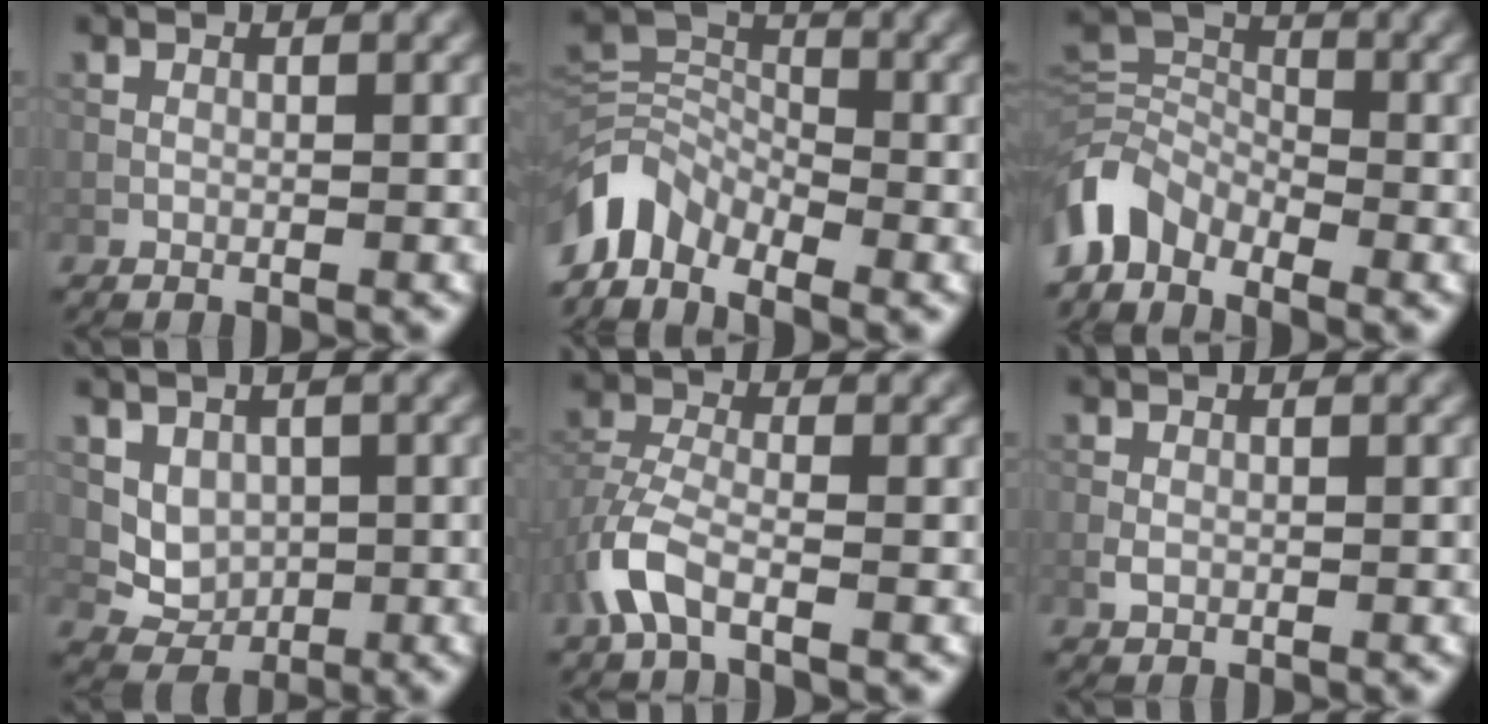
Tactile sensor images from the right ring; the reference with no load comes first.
{"total": 5.4, "force": [-4.0, 3.0, 2.1], "torque": [-0.034, -0.004, -0.090]}
{"total": 5.1, "force": [-3.5, 3.1, 2.1], "torque": [-0.041, -0.002, -0.086]}
{"total": 3.0, "force": [0.7, 2.6, 1.4], "torque": [-0.022, -0.007, 0.020]}
{"total": 4.5, "force": [-2.4, 1.9, 3.3], "torque": [-0.079, 0.001, -0.062]}
{"total": 0.9, "force": [-0.2, 0.6, 0.5], "torque": [-0.010, 0.000, -0.005]}